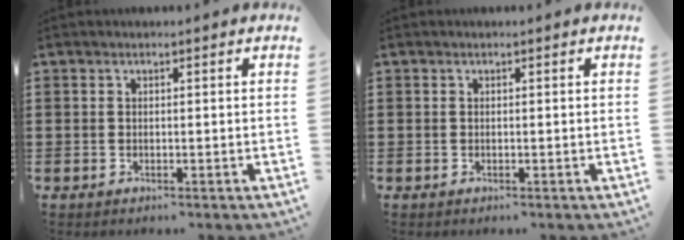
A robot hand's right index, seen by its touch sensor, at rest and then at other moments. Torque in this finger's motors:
{"motor_torque": [0.01, 0.02, 0.00, -0.01]}